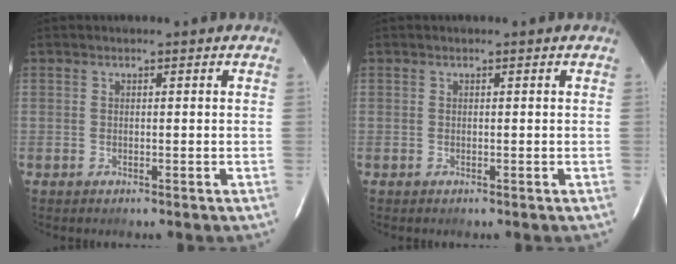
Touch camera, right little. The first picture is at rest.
{"total": 0.0}